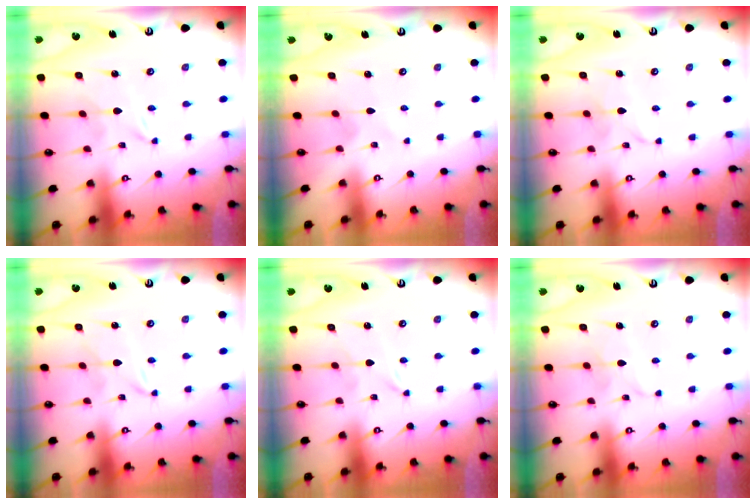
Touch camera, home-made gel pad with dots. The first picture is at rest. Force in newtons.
{"total": 1.6, "press": 1.6, "slide": 0.2}
{"total": 2.9, "press": 2.9, "slide": 0.3}
{"total": 1.2, "press": 1.2, "slide": 0.1}
{"total": 0.0}
{"total": 2.7, "press": 2.7, "slide": 0.2}